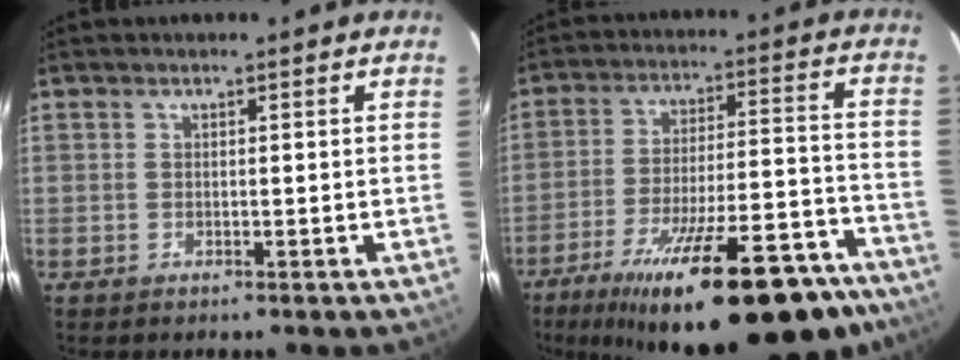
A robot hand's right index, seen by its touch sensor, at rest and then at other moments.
{"total": 26.6, "force": [-19.6, 4.9, 17.2], "torque": [-0.202, 0.008, -0.289]}